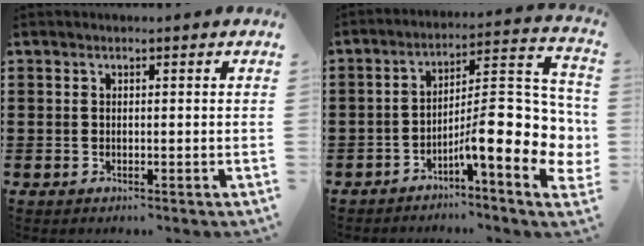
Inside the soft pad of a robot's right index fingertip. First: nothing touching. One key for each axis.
{"total": 12.4, "fx": -3.3, "fy": 2.7, "fz": 11.7, "tx": -0.171, "ty": -0.034, "tz": -0.064}